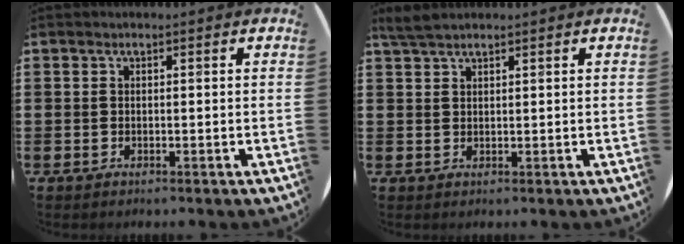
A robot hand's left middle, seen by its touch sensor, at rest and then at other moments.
{"total": 2.2, "force": [2.0, 0.3, 0.9], "torque": [-0.020, 0.005, 0.037]}